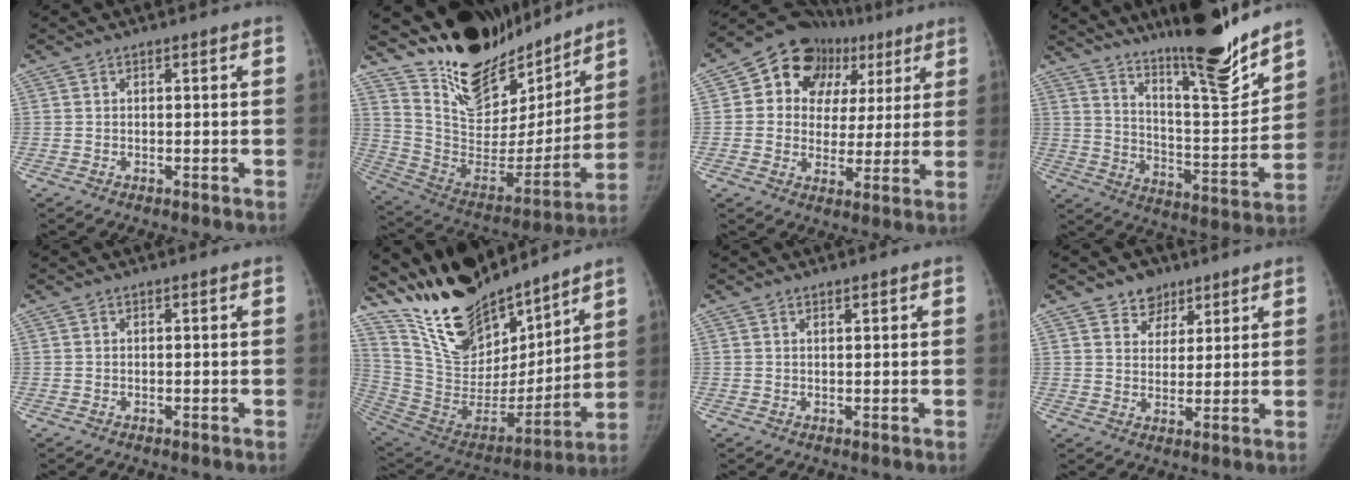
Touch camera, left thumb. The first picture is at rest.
{"total": 24.7, "force": [20.6, 9.7, 9.7], "torque": [-0.127, -0.119, 0.344]}
{"total": 16.8, "force": [6.4, 13.2, 8.2], "torque": [-0.066, 0.021, 0.098]}
{"total": 20.7, "force": [16.5, 2.9, 12.3], "torque": [-0.160, -0.108, 0.264]}
{"total": 0.0}
{"total": 24.3, "force": [20.5, 8.4, 10.0], "torque": [-0.145, -0.107, 0.370]}
{"total": 0.8, "force": [0.6, 0.2, 0.5], "torque": [-0.007, -0.004, 0.011]}
{"total": 5.7, "force": [3.9, 4.0, 1.0], "torque": [0.011, -0.023, 0.064]}